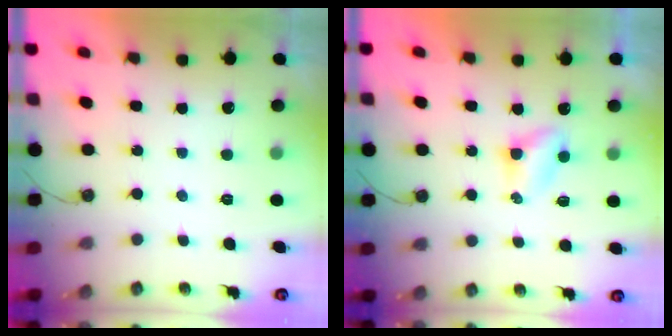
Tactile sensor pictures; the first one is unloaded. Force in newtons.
{"total": 3.9, "press": 3.9, "slide": 0.5}